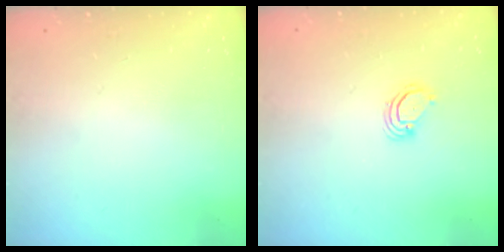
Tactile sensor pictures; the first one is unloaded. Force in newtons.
{"total": 3.2, "press": 3.2, "slide": 0.2}